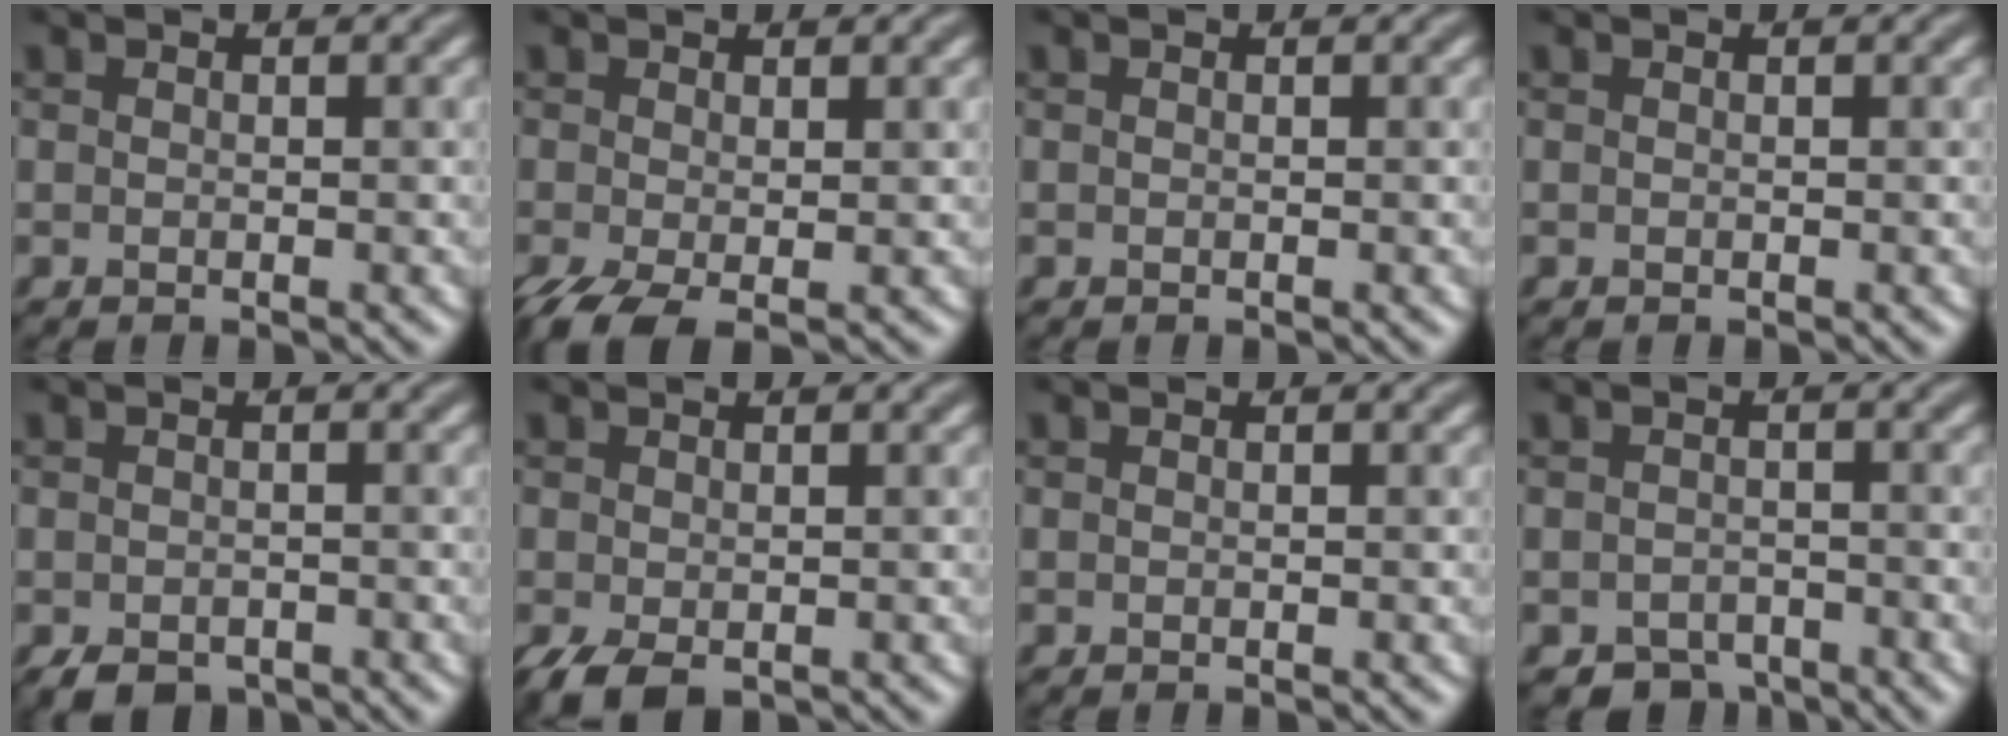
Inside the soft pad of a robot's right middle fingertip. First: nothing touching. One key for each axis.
{"total": 3.6, "fx": -1.4, "fy": 1.6, "fz": 2.9, "tx": -0.069, "ty": -0.012, "tz": -0.028}
{"total": 0.0}
{"total": 0.0}
{"total": 2.4, "fx": -1.6, "fy": 1.4, "fz": 1.2, "tx": -0.018, "ty": -0.008, "tz": -0.027}
{"total": 2.6, "fx": -1.2, "fy": 1.4, "fz": 1.8, "tx": -0.042, "ty": -0.012, "tz": -0.020}
{"total": 0.0}
{"total": 2.4, "fx": -2.0, "fy": 1.3, "fz": 0.4, "tx": 0.003, "ty": -0.003, "tz": -0.036}